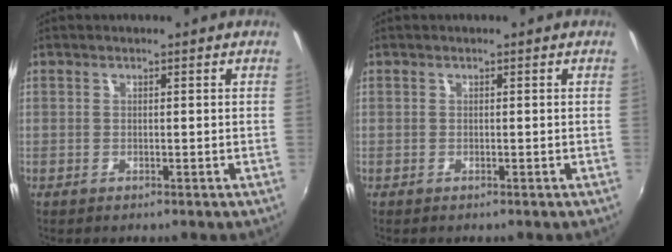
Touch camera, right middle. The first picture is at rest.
{"total": 0.0}